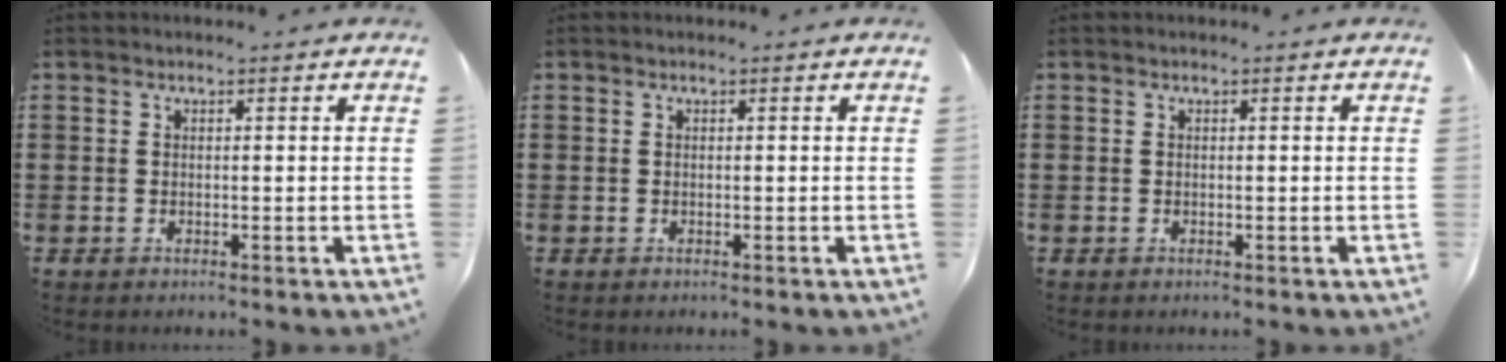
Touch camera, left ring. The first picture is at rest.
{"total": 0.0}
{"total": 0.0}